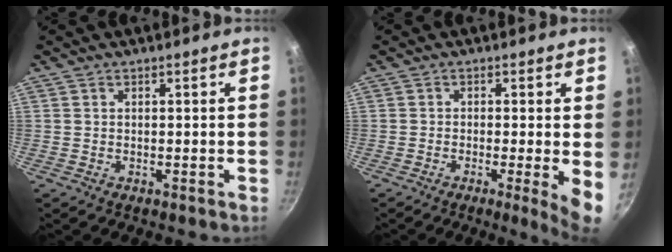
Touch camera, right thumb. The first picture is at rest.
{"total": 6.1, "force": [-1.0, 0.6, 6.0], "torque": [-0.078, -0.007, -0.016]}